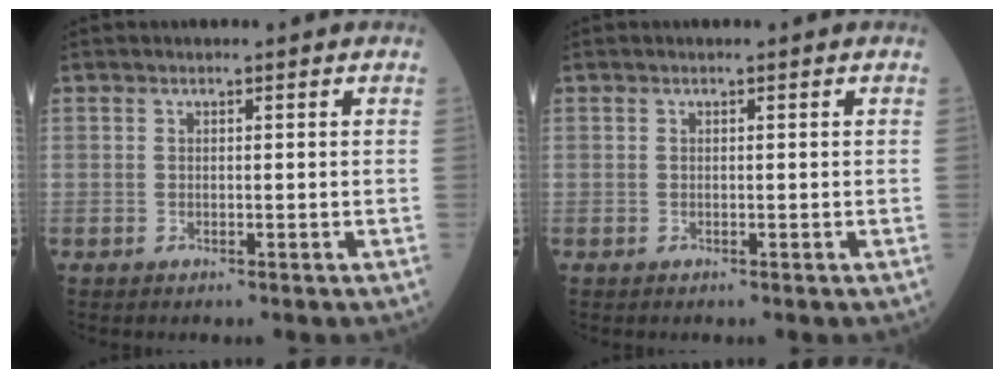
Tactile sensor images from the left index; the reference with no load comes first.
{"total": 0.0}